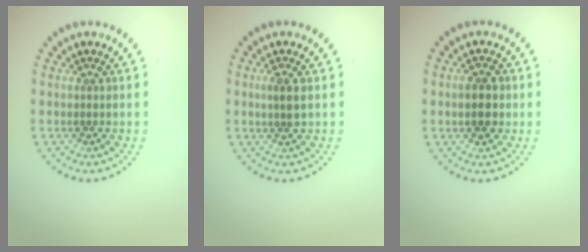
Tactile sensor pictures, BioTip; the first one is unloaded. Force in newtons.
{"total": 1.6, "press": 1.5, "slide": 0.6}
{"total": 2.3, "press": 2.2, "slide": 0.1}